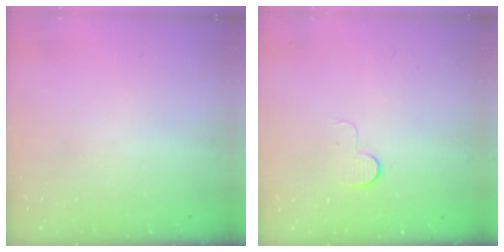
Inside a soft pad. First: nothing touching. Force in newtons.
{"total": 5.3, "press": 5.3, "slide": 0.5}